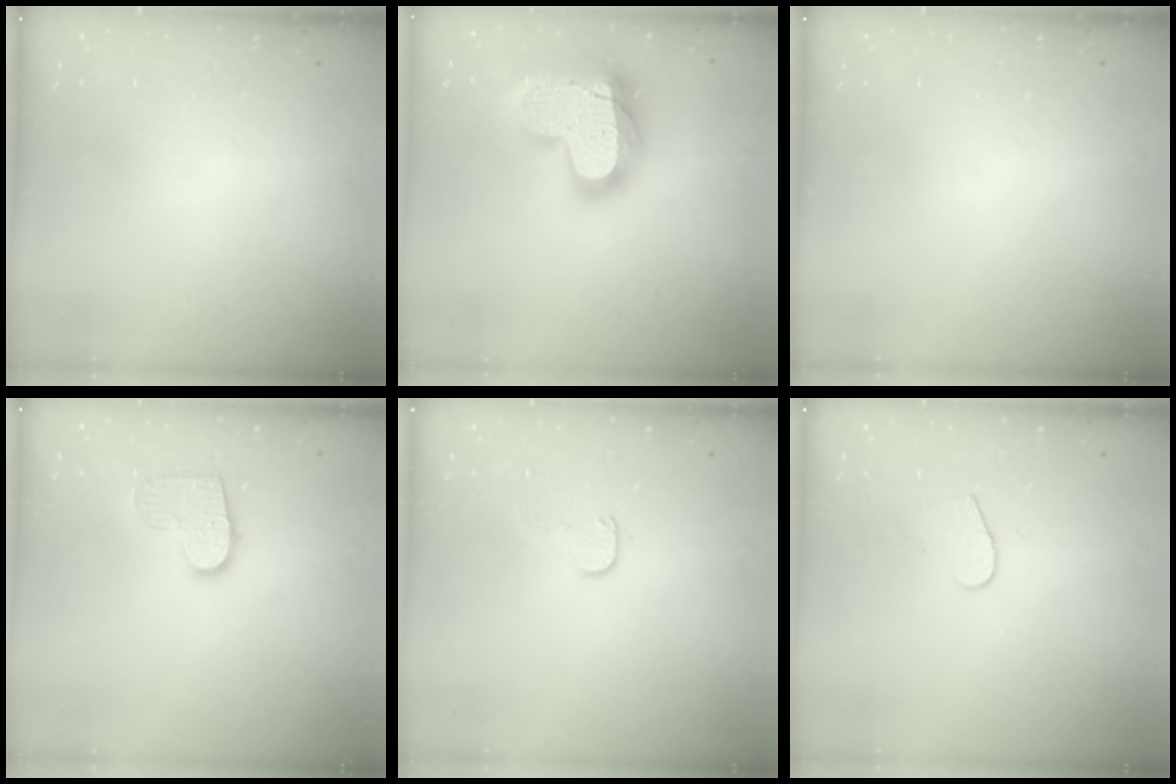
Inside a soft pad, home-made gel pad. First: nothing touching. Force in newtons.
{"total": 26.7, "press": 26.6, "slide": 1.8}
{"total": 0.0}
{"total": 9.9, "press": 9.9, "slide": 0.4}
{"total": 5.6, "press": 5.5, "slide": 0.5}
{"total": 5.8, "press": 5.8, "slide": 0.4}